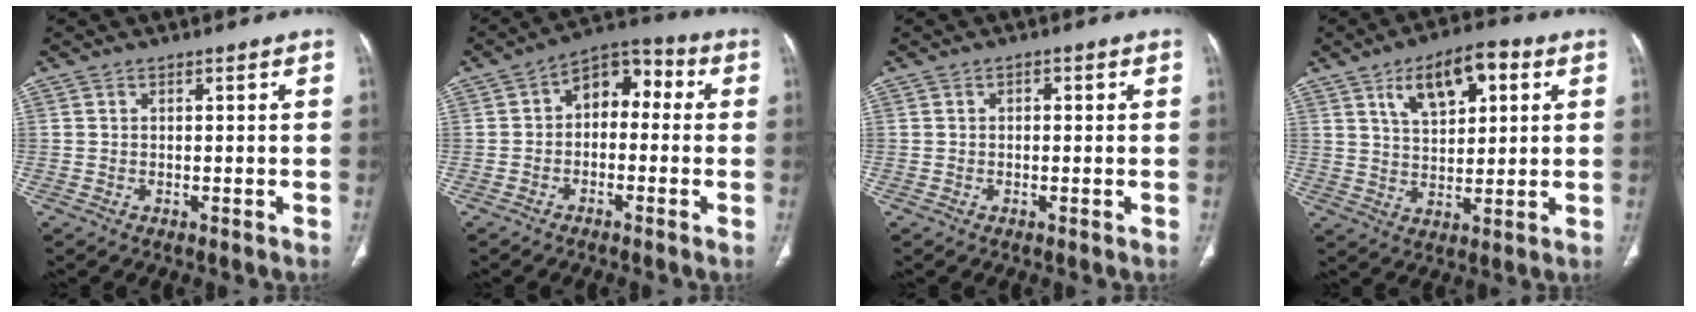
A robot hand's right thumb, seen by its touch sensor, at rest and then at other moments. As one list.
[{"total": 8.4, "force": [0.0, 5.7, 6.1], "torque": [-0.055, 0.040, -0.019]}, {"total": 1.0, "force": [0.1, 0.7, 0.7], "torque": [-0.001, 0.003, -0.002]}, {"total": 11.7, "force": [5.0, 5.8, 8.9], "torque": [-0.120, -0.005, 0.082]}]